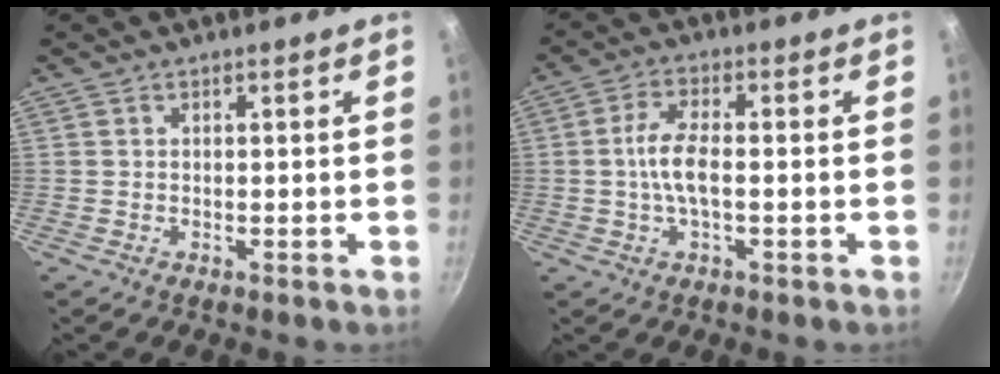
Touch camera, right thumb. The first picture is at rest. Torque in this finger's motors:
{"motor_torque": [-0.43, 0.52, 0.89, -0.02, 0.19]}